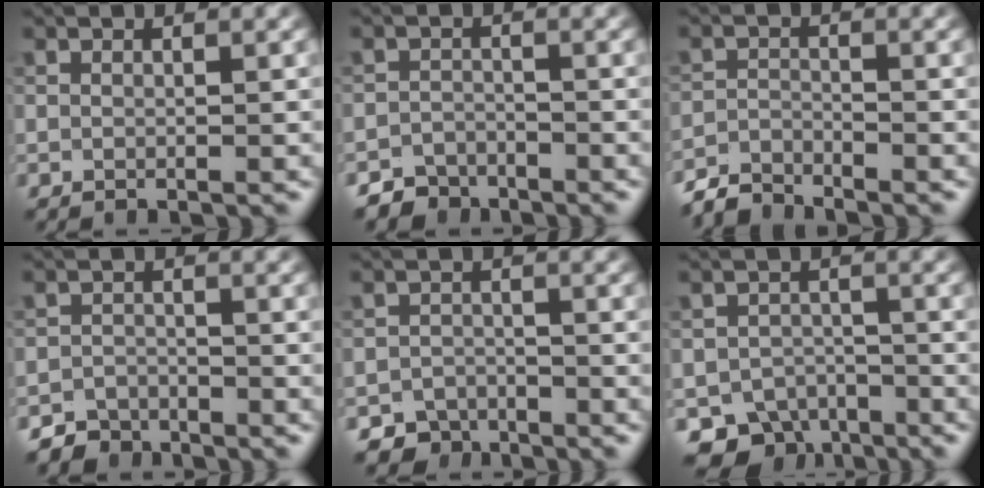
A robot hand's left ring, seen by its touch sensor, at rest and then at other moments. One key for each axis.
{"total": 3.1, "fx": -2.8, "fy": 1.5, "fz": 0.0, "tx": 0.011, "ty": -0.002, "tz": -0.048}
{"total": 2.9, "fx": -2.8, "fy": 0.5, "fz": 0.3, "tx": -0.008, "ty": -0.003, "tz": -0.064}
{"total": 2.8, "fx": -2.5, "fy": 1.3, "fz": 0.0, "tx": 0.009, "ty": -0.002, "tz": -0.046}
{"total": 3.3, "fx": -2.8, "fy": 1.7, "fz": -0.1, "tx": 0.019, "ty": 0.002, "tz": -0.047}
{"total": 5.0, "fx": -3.8, "fy": 3.1, "fz": 1.2, "tx": -0.007, "ty": -0.013, "tz": -0.060}